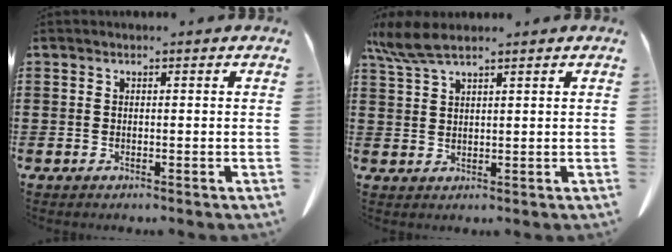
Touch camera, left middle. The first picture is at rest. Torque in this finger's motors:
{"motor_torque": [0.51, -0.35, 0.24, 0.07]}